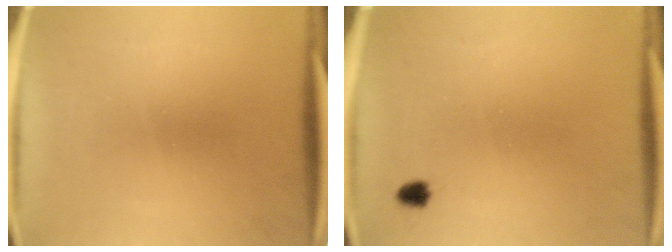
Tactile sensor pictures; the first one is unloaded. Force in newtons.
{"total": 1.5}